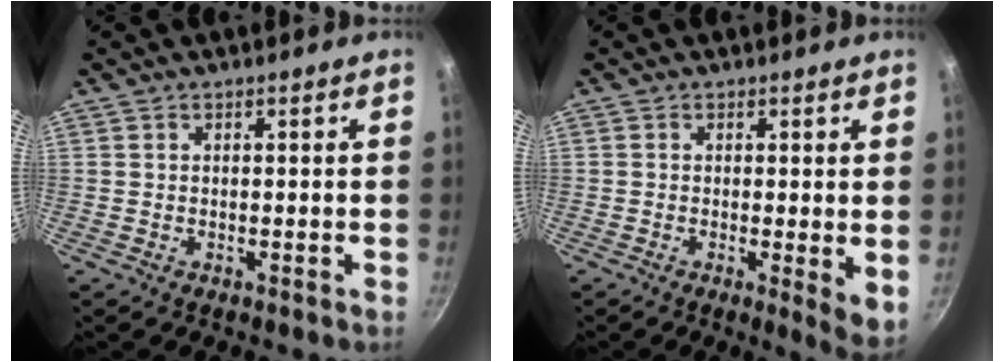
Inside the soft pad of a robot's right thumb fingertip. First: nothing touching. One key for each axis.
{"total": 4.9, "fx": -0.1, "fy": 1.2, "fz": 4.8, "tx": -0.059, "ty": -0.021, "tz": -0.003}